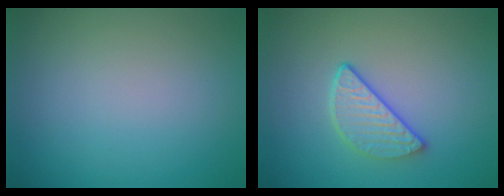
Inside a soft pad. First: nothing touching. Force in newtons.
{"total": 3.1, "press": 2.5, "slide": 1.7}